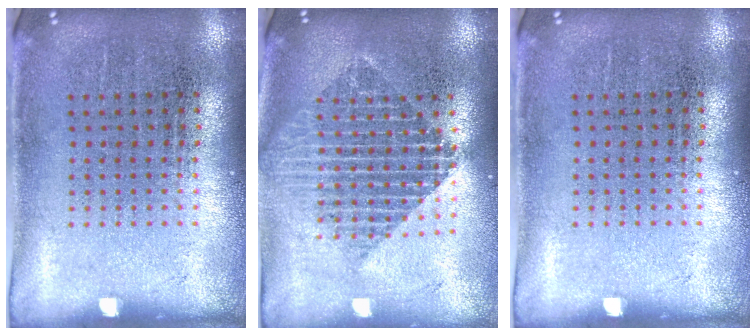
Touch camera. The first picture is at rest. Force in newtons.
{"total": 2.1, "press": 1.7, "slide": 1.2}
{"total": 0.0}